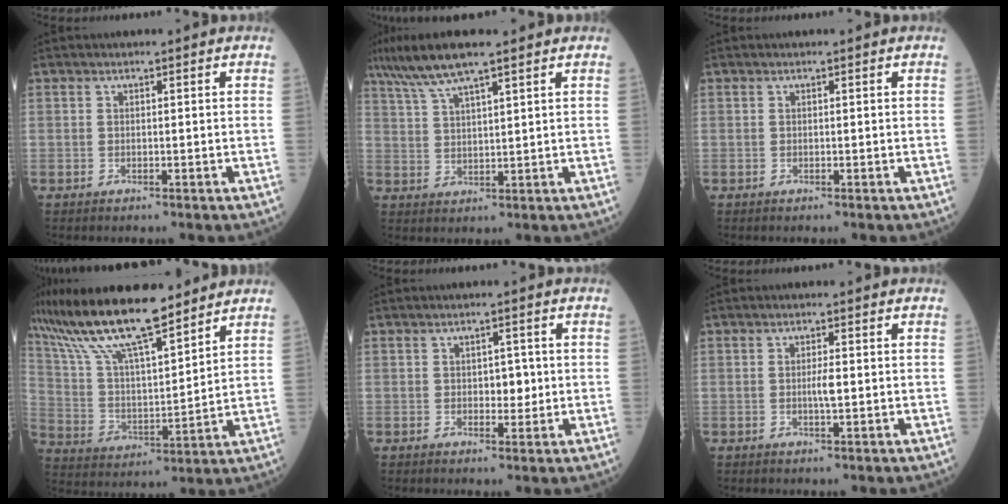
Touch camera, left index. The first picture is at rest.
{"total": 8.5, "force": [6.3, 0.8, 5.6], "torque": [-0.111, 0.023, 0.115]}
{"total": 0.0}
{"total": 17.6, "force": [14.2, 3.1, 9.9], "torque": [-0.192, 0.015, 0.265]}
{"total": 2.7, "force": [-0.2, 1.6, 2.1], "torque": [-0.024, 0.000, -0.003]}
{"total": 2.0, "force": [-0.4, 0.2, 2.0], "torque": [-0.037, -0.004, -0.006]}